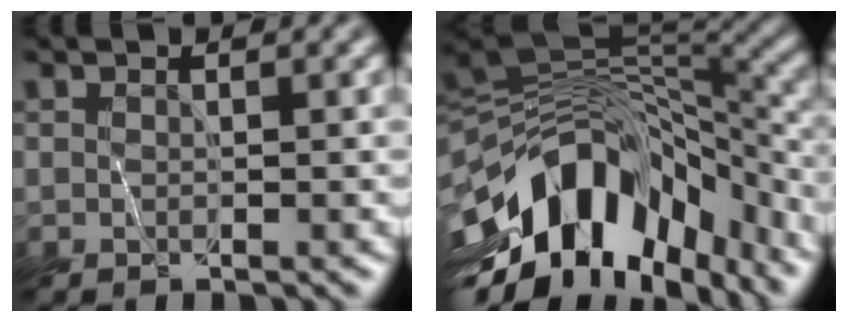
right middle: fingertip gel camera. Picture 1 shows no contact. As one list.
[{"total": 13.5, "force": [-7.2, 6.6, 9.4], "torque": [-0.171, 0.014, -0.120]}]